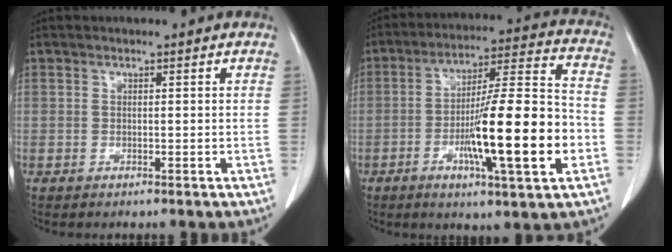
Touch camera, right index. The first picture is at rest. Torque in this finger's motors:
{"motor_torque": [2.14, 0.00, 1.05, 0.21]}